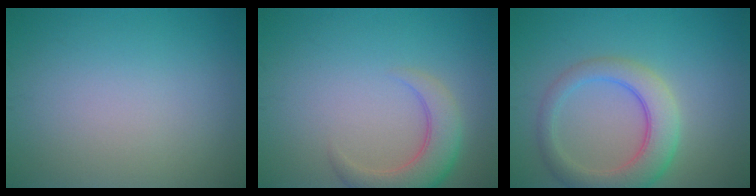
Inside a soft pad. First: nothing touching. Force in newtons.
{"total": 4.4, "press": 4.4, "slide": 0.4}
{"total": 5.3, "press": 5.2, "slide": 0.4}